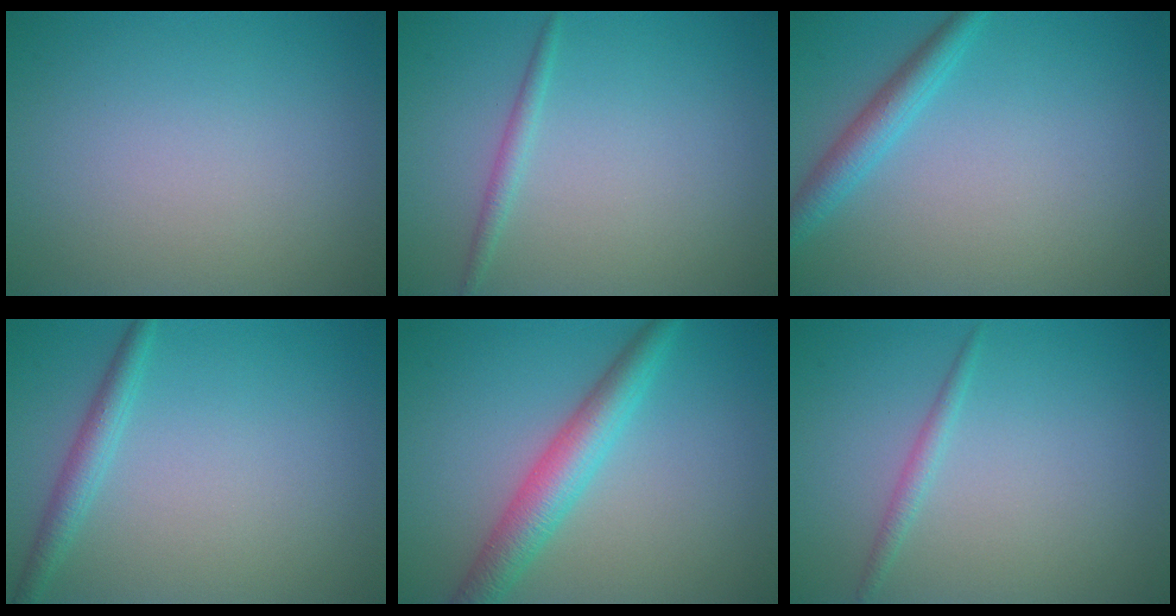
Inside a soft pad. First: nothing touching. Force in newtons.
{"total": 1.2, "press": 1.2, "slide": 0.1}
{"total": 2.6, "press": 2.6, "slide": 0.2}
{"total": 2.0, "press": 2.0, "slide": 0.0}
{"total": 4.5, "press": 4.5, "slide": 0.1}
{"total": 1.1, "press": 1.1, "slide": 0.0}